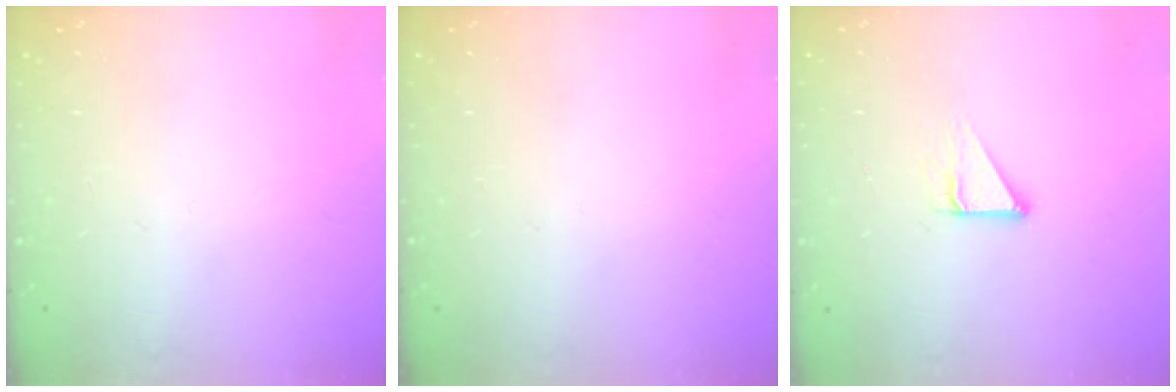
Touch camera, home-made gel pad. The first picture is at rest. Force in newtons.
{"total": 0.0}
{"total": 2.9, "press": 2.9, "slide": 0.2}